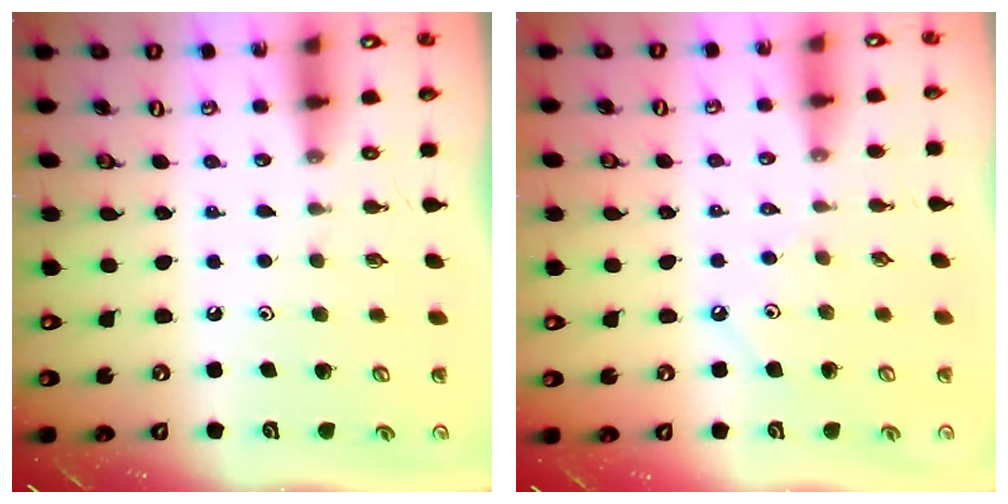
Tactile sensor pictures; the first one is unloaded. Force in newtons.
{"total": 2.6, "press": 2.6, "slide": 0.4}